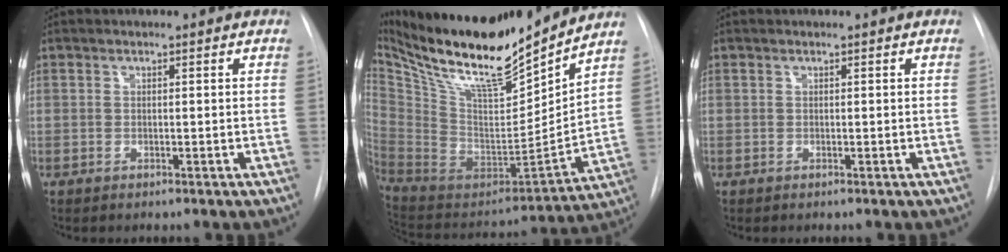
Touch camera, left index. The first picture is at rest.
{"total": 23.6, "force": [19.9, 3.2, 12.3], "torque": [-0.229, -0.026, 0.344]}
{"total": 0.0}